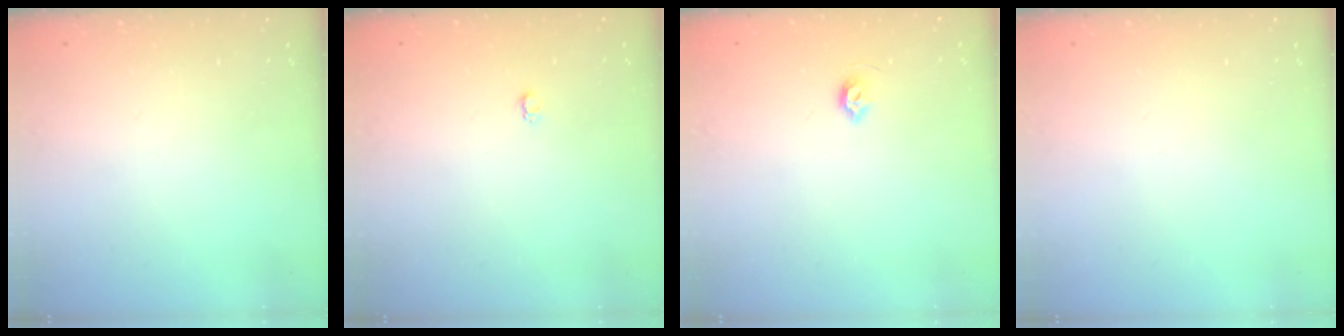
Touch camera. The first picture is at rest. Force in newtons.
{"total": 2.6, "press": 2.6, "slide": 0.4}
{"total": 4.5, "press": 4.5, "slide": 0.7}
{"total": 0.0}